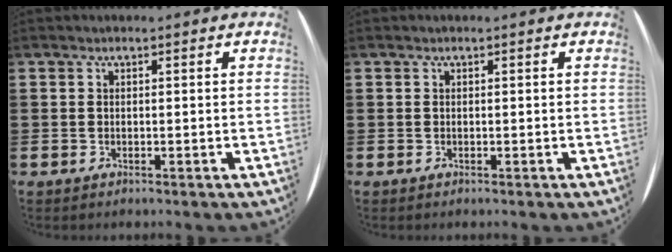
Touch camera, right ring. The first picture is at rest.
{"total": 0.0}